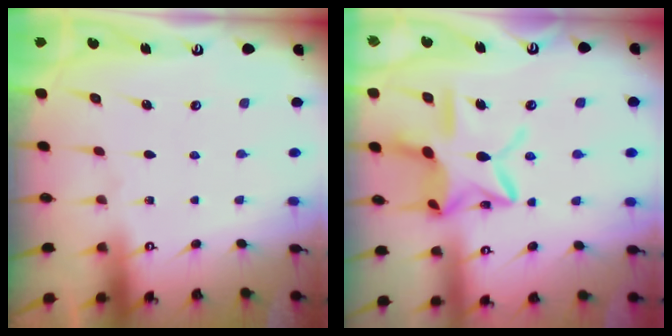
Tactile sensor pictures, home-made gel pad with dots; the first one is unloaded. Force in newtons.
{"total": 16.6, "press": 16.6, "slide": 1.2}